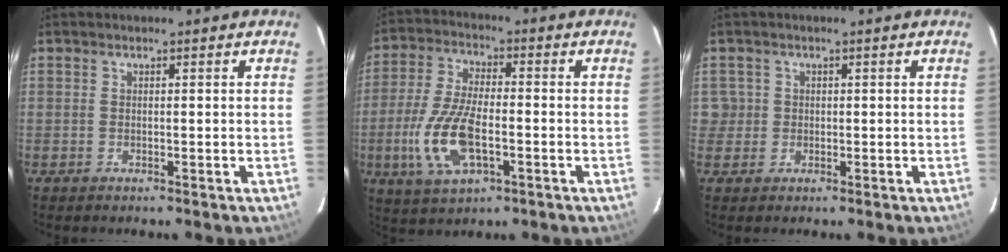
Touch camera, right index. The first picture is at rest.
{"total": 13.0, "force": [-3.6, 5.5, 11.2], "torque": [-0.245, -0.005, -0.066]}
{"total": 2.7, "force": [0.1, 2.7, -0.1], "torque": [0.014, 0.015, 0.004]}